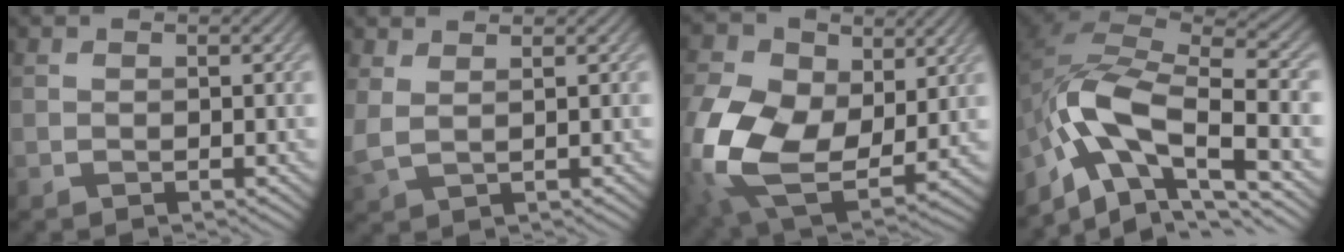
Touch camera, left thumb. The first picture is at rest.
{"total": 3.0, "force": [1.7, 1.1, 2.2], "torque": [-0.058, 0.003, 0.039]}
{"total": 16.2, "force": [0.6, 11.5, 11.4], "torque": [-0.300, -0.029, 0.020]}
{"total": 13.1, "force": [-6.1, 6.1, 9.8], "torque": [-0.200, -0.013, -0.122]}